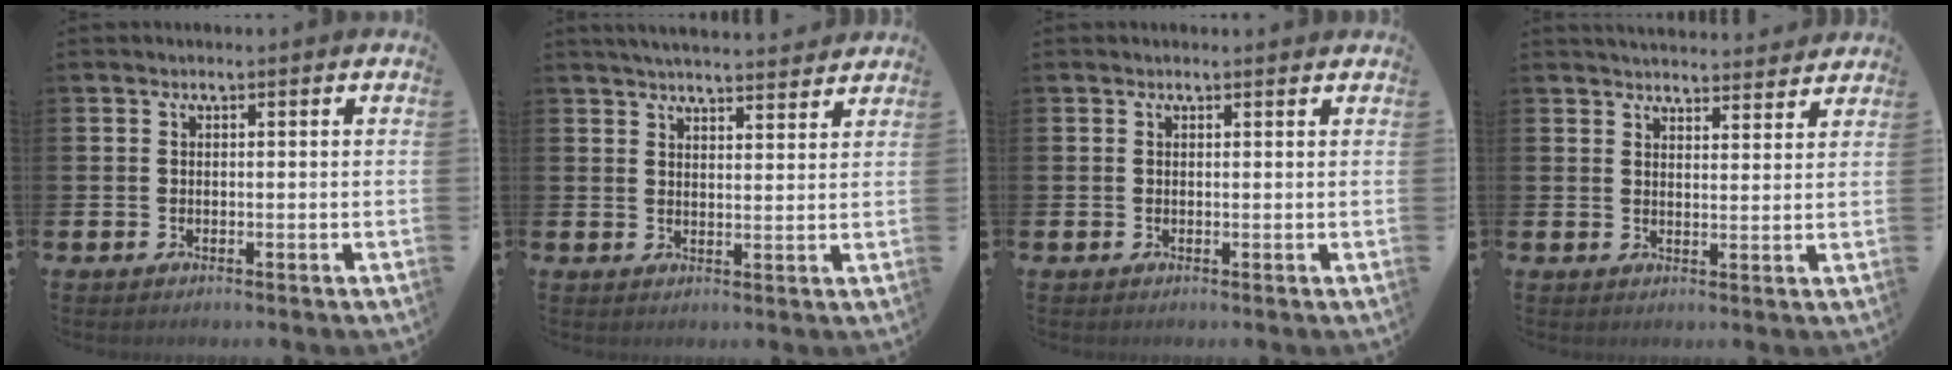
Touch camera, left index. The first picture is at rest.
{"total": 4.1, "force": [4.1, 0.1, 0.2], "torque": [-0.011, -0.026, 0.074]}
{"total": 0.0}
{"total": 3.9, "force": [3.9, 0.5, 0.1], "torque": [-0.007, -0.024, 0.070]}